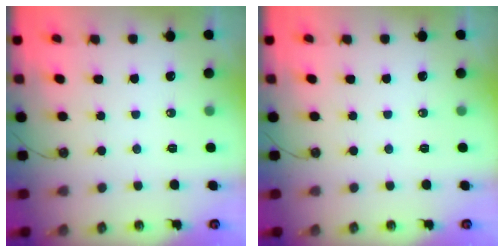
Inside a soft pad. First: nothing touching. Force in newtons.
{"total": 0.0}